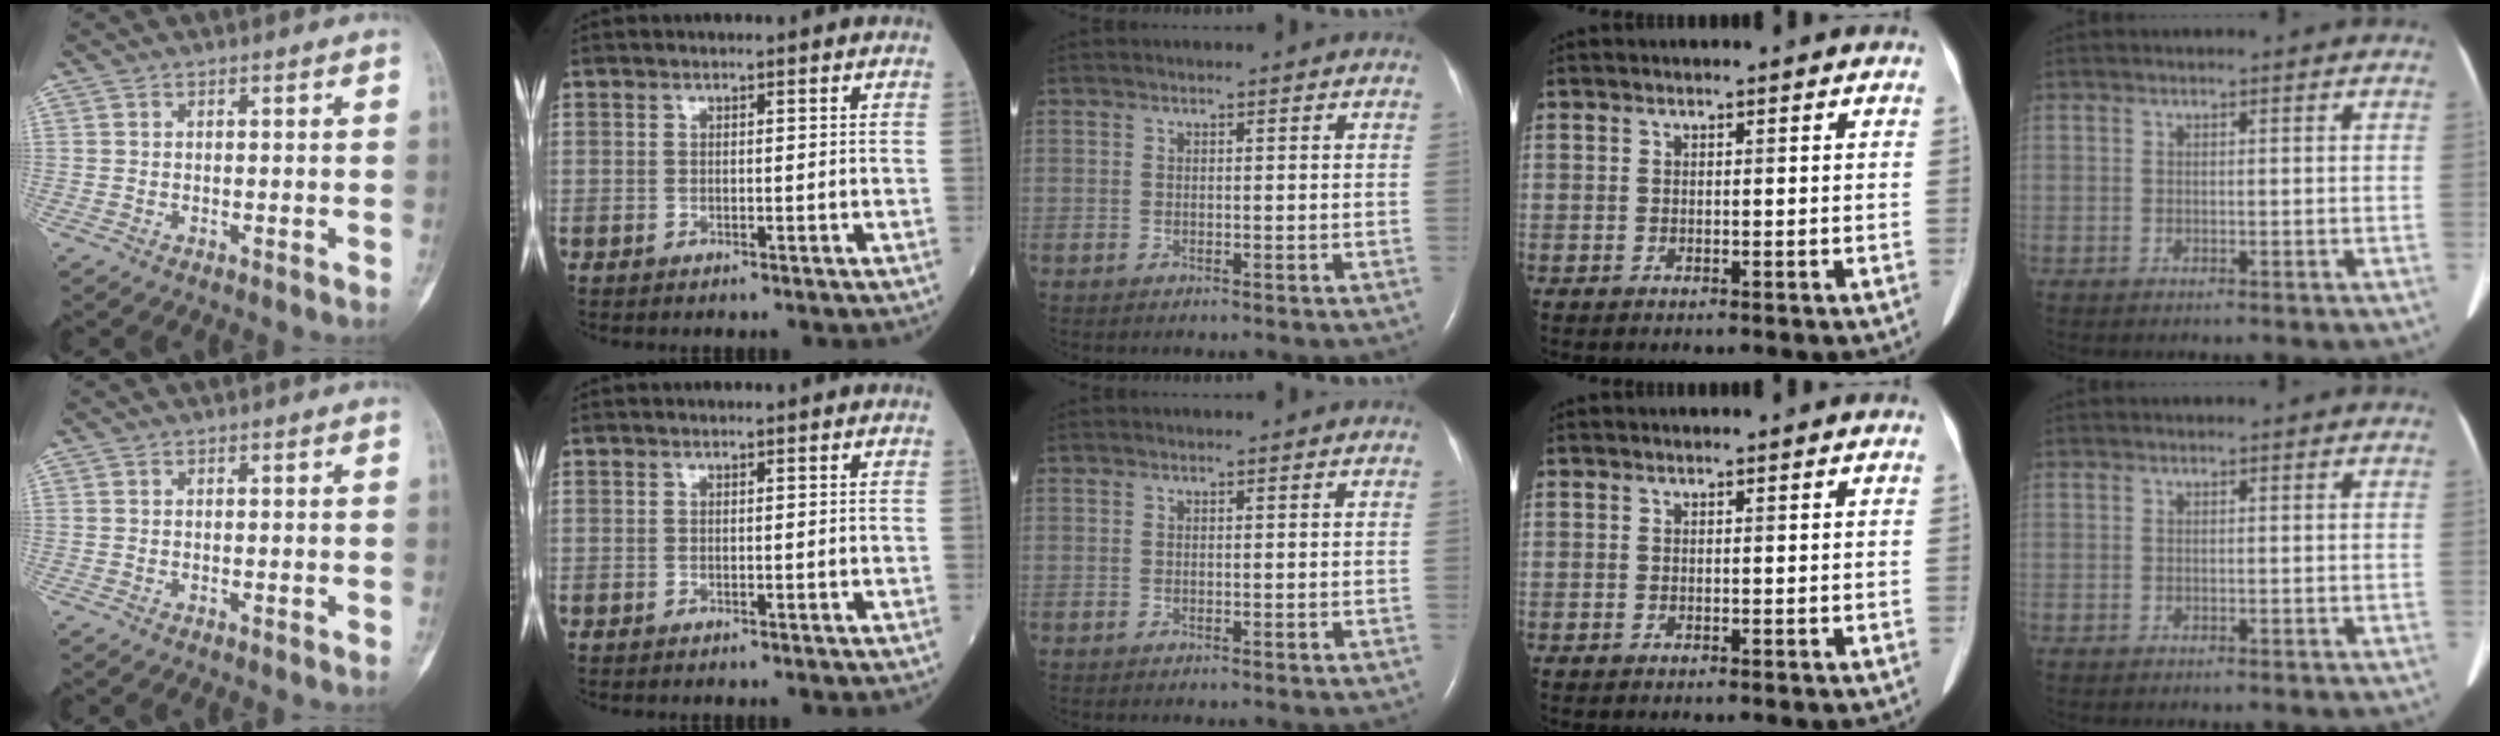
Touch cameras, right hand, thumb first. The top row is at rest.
{}